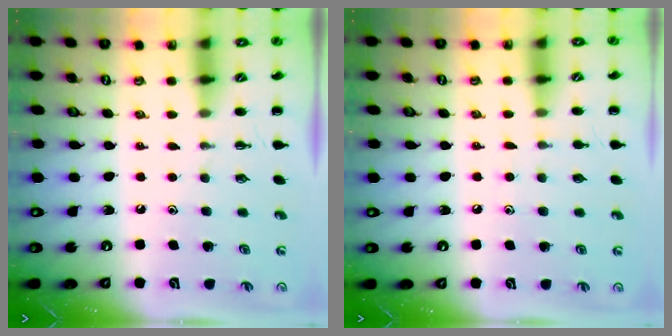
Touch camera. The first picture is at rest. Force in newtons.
{"total": 3.6, "press": 3.4, "slide": 1.3}